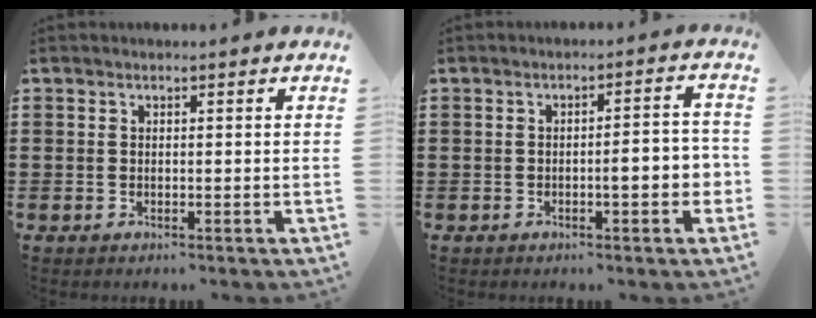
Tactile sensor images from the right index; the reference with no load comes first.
{"total": 4.2, "force": [-1.2, 0.8, 4.0], "torque": [-0.058, 0.001, -0.024]}